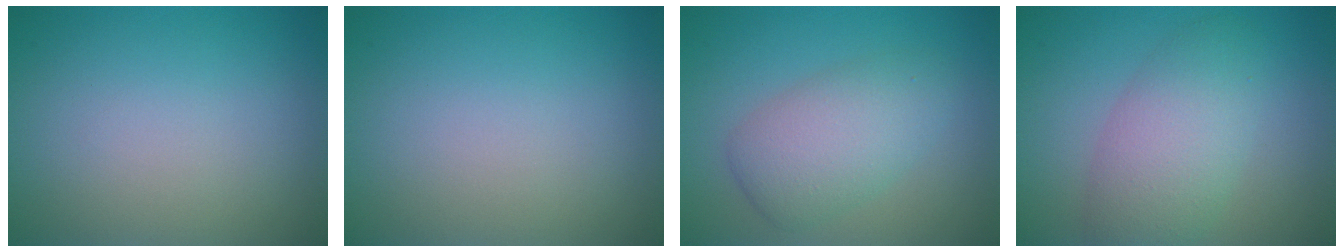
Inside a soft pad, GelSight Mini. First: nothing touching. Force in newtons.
{"total": 0.0}
{"total": 4.6, "press": 4.6, "slide": 0.0}
{"total": 5.0, "press": 4.9, "slide": 0.2}